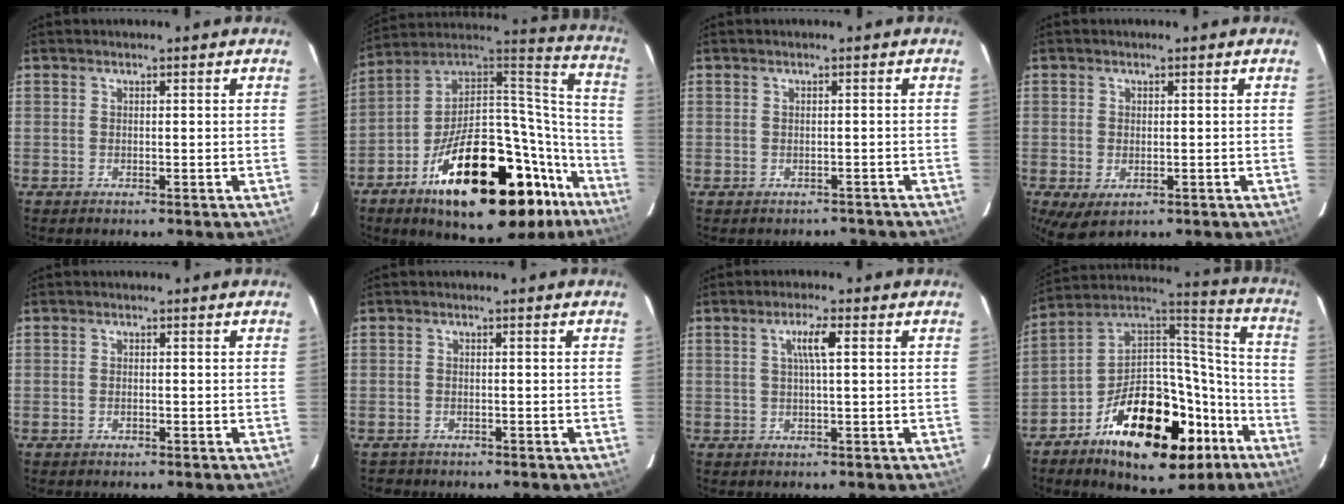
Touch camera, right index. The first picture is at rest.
{"total": 33.6, "force": [-18.8, 14.2, 23.9], "torque": [-0.345, 0.041, -0.275]}
{"total": 2.8, "force": [-2.4, 1.4, 0.3], "torque": [0.004, 0.009, -0.022]}
{"total": 4.3, "force": [-1.0, 2.9, 3.0], "torque": [-0.058, -0.014, -0.012]}
{"total": 0.9, "force": [-0.5, 0.6, 0.3], "torque": [-0.005, 0.000, -0.008]}
{"total": 2.0, "force": [-1.3, 1.5, 0.2], "torque": [-0.010, 0.003, -0.018]}
{"total": 3.6, "force": [0.9, 0.1, 3.5], "torque": [-0.065, 0.004, 0.017]}
{"total": 26.8, "force": [-13.8, 13.6, 18.5], "torque": [-0.298, 0.040, -0.204]}